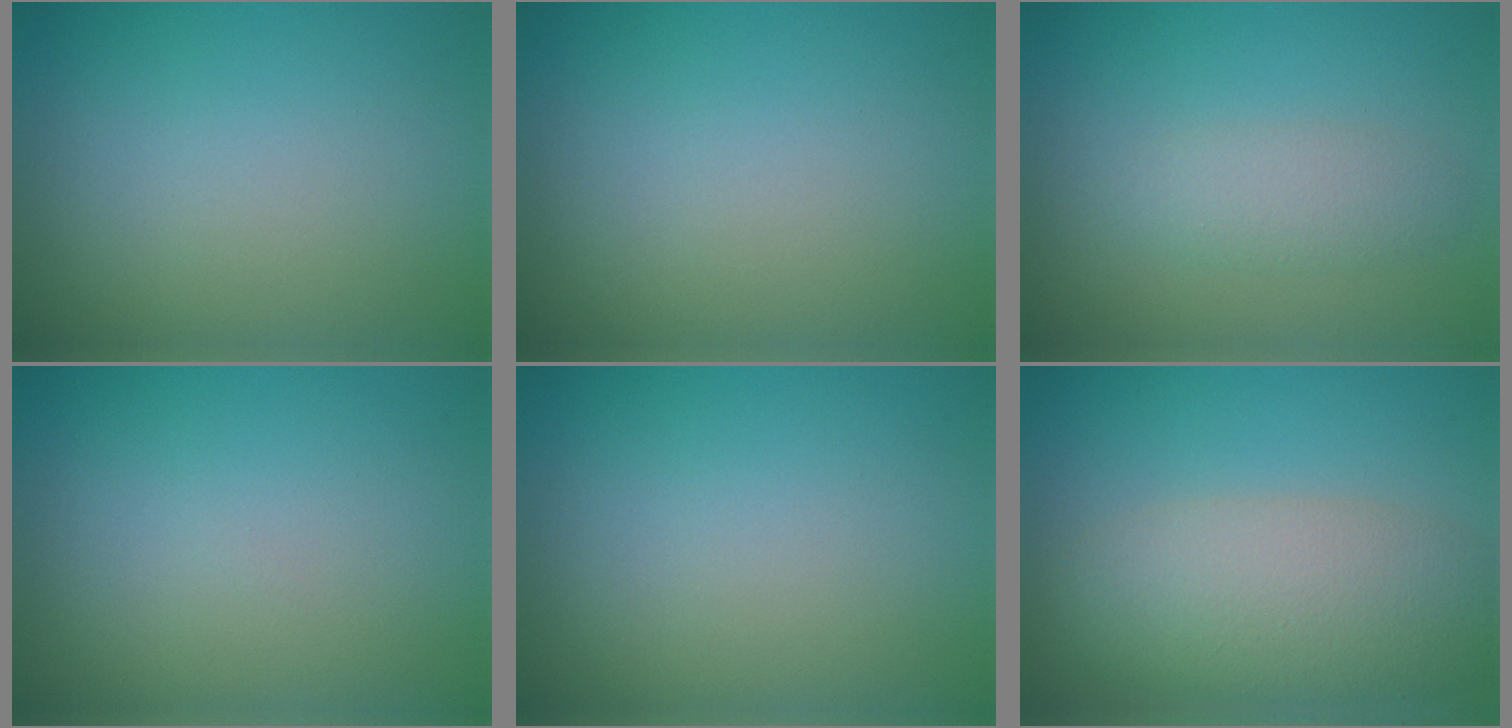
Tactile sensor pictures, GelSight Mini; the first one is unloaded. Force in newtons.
{"total": 0.0}
{"total": 2.0, "press": 2.0, "slide": 0.0}
{"total": 0.0}
{"total": 0.0}
{"total": 6.8, "press": 6.8, "slide": 0.2}